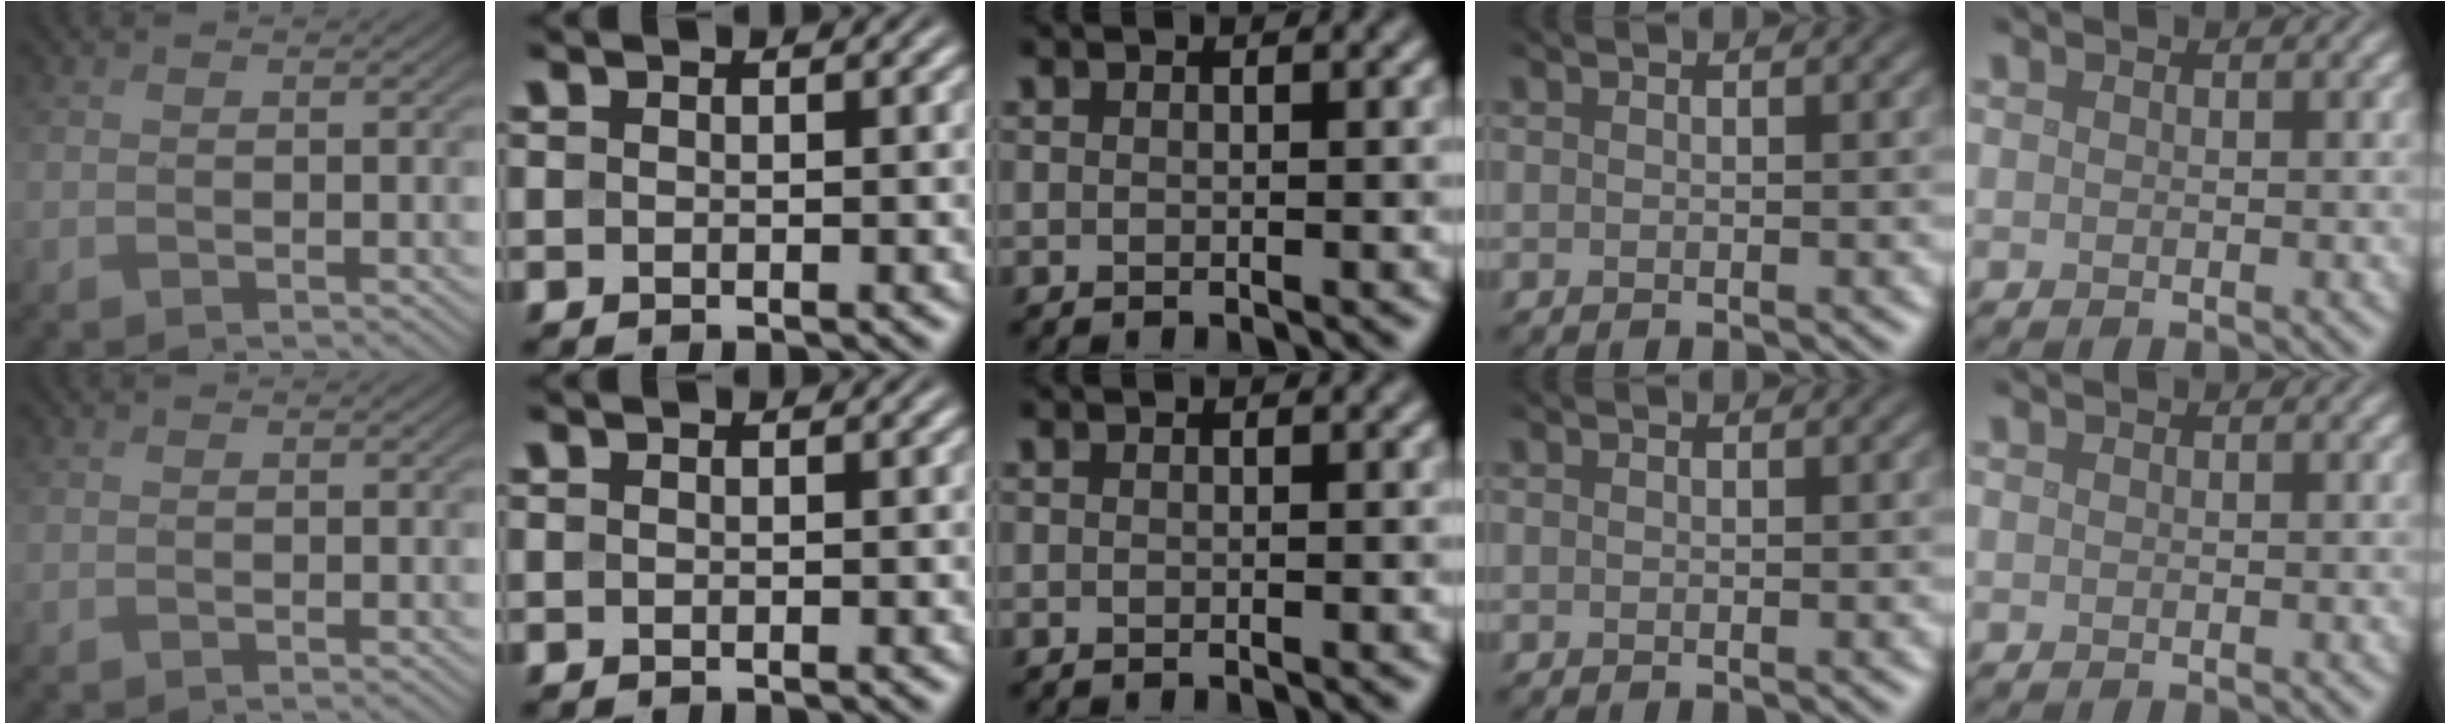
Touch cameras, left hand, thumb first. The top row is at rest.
{}